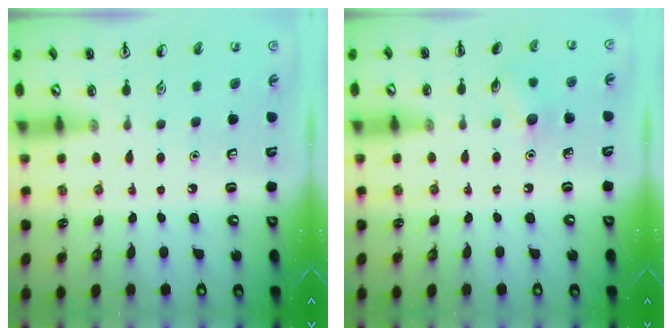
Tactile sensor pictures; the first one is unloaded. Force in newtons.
{"total": 7.0, "press": 6.8, "slide": 1.6}